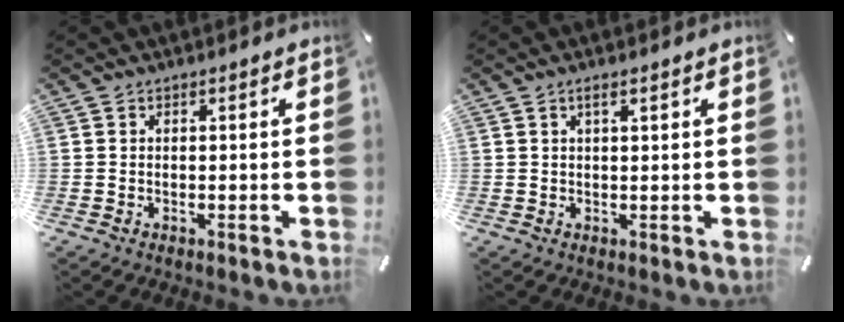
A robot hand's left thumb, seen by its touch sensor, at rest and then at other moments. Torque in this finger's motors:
{"motor_torque": [-0.16, -0.49, 0.13, 0.27, -0.03]}